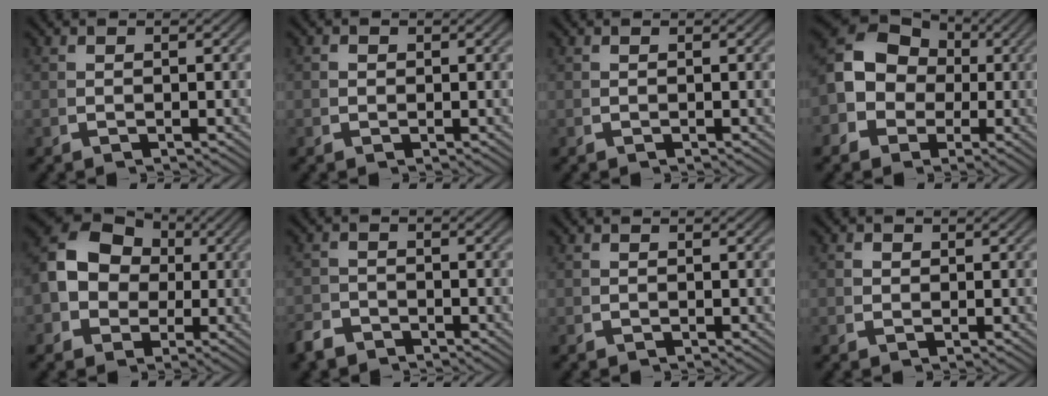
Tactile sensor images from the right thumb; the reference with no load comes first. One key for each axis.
{"total": 1.0, "fx": 0.2, "fy": 1.0, "fz": 0.2, "tx": -0.008, "ty": -0.005, "tz": 0.003}
{"total": 0.0}
{"total": 9.9, "fx": 0.9, "fy": 8.4, "fz": 5.2, "tx": -0.130, "ty": -0.018, "tz": 0.015}
{"total": 9.2, "fx": 1.2, "fy": 7.7, "fz": 5.0, "tx": -0.140, "ty": -0.023, "tz": 0.029}
{"total": 2.3, "fx": -2.2, "fy": 0.7, "fz": 0.0, "tx": 0.010, "ty": -0.008, "tz": -0.040}
{"total": 0.0}
{"total": 1.4, "fx": 0.3, "fy": 1.3, "fz": 0.4, "tx": -0.013, "ty": -0.005, "tz": 0.007}